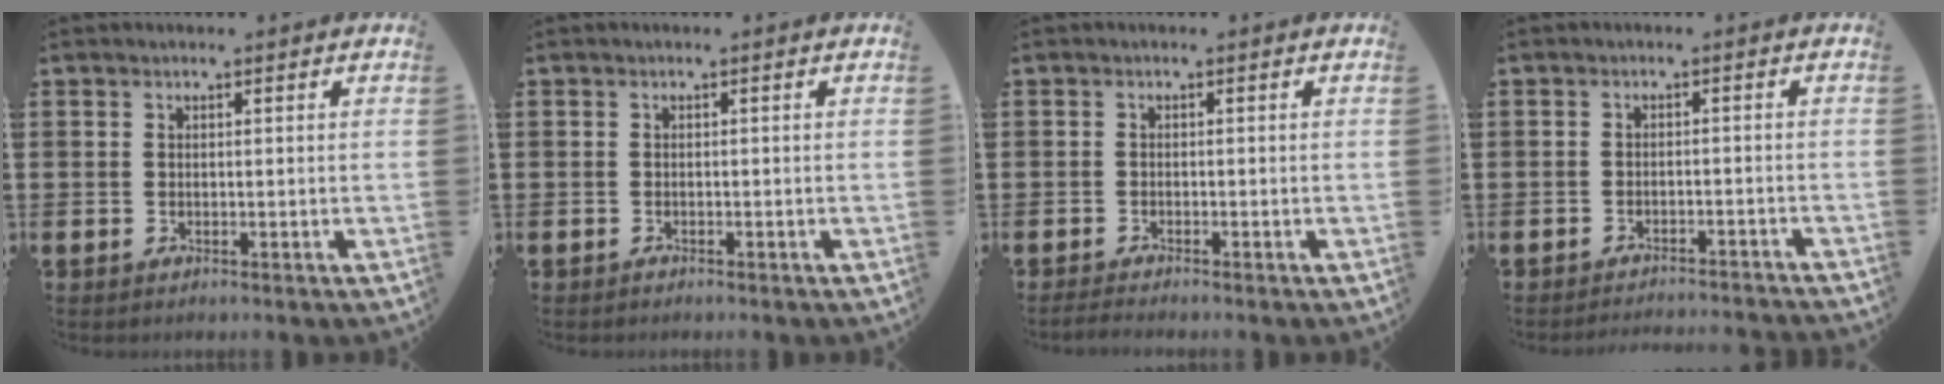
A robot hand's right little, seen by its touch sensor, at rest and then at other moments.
{"total": 0.0}
{"total": 0.8, "force": [-0.8, 0.0, 0.3], "torque": [-0.006, 0.000, -0.015]}
{"total": 1.6, "force": [-1.6, -0.2, 0.0], "torque": [-0.001, 0.005, -0.033]}